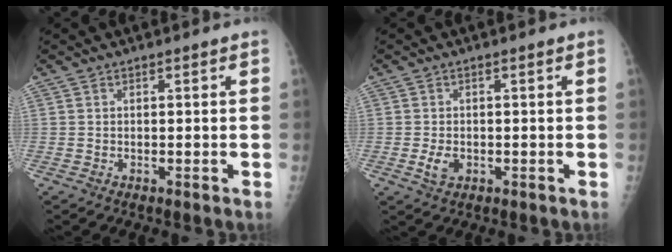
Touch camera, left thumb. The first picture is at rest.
{"total": 2.7, "force": [-0.6, 1.8, 1.9], "torque": [-0.036, -0.001, -0.009]}